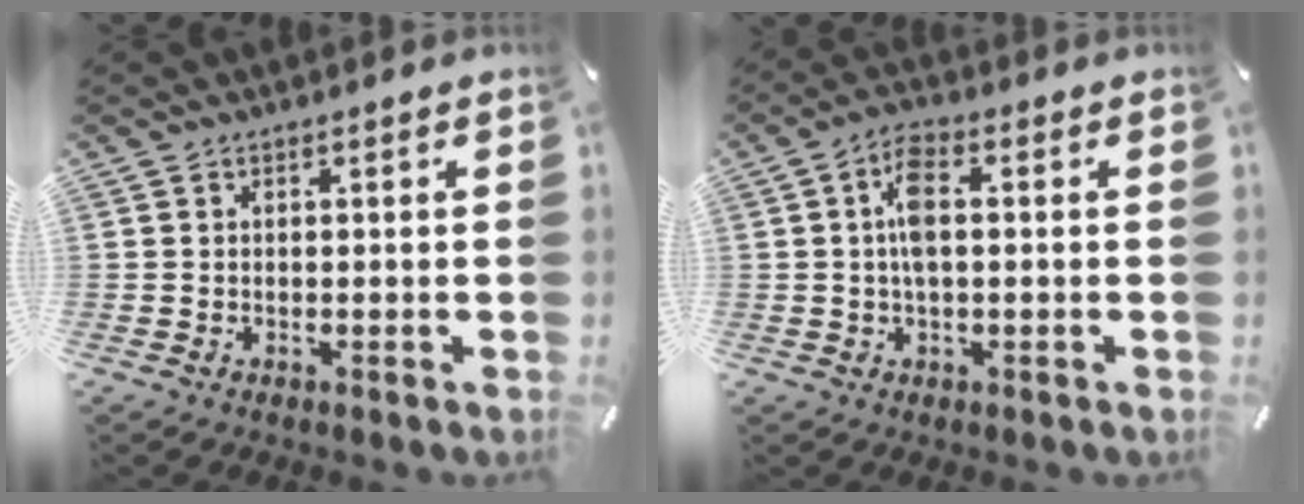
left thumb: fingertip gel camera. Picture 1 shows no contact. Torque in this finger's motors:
{"motor_torque": [0.44, 0.96, 0.68, -0.10, 0.04]}